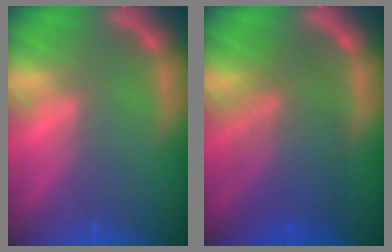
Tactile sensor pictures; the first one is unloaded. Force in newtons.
{"total": 7.5}